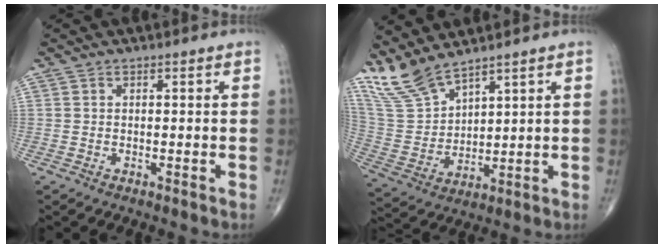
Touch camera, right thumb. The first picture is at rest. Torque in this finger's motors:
{"motor_torque": [-0.74, 0.93, 0.81, 0.98, 0.08]}